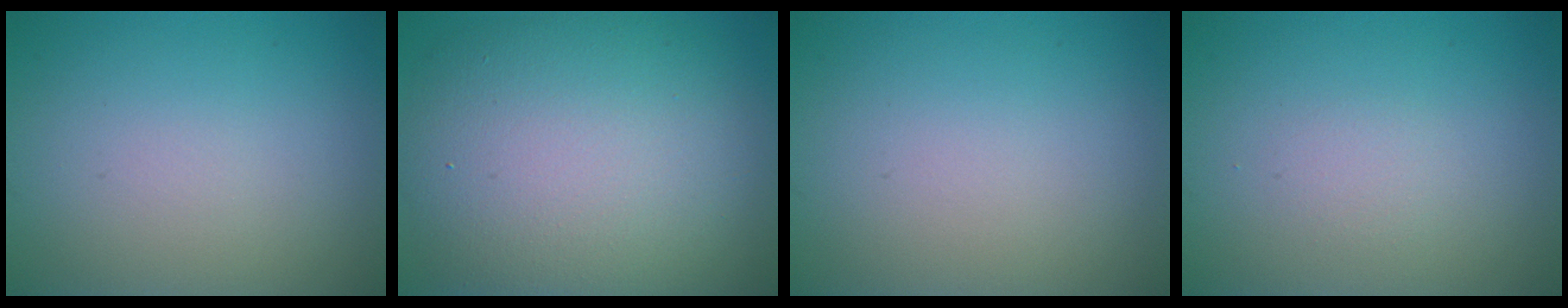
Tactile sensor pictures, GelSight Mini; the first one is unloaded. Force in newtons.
{"total": 12.6, "press": 12.6, "slide": 0.6}
{"total": 0.0}
{"total": 1.0, "press": 0.9, "slide": 0.1}